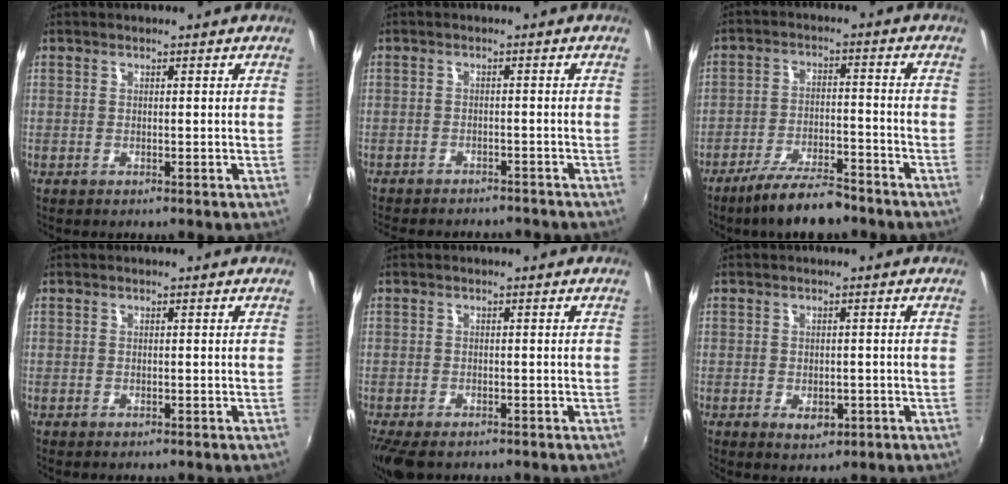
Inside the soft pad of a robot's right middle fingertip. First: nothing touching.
{"total": 9.6, "force": [-8.6, 2.8, 3.4], "torque": [-0.084, -0.016, -0.120]}
{"total": 10.2, "force": [-8.4, 2.4, 5.3], "torque": [-0.114, -0.008, -0.138]}
{"total": 0.0}
{"total": 6.0, "force": [-4.4, 2.3, 3.4], "torque": [-0.079, -0.029, -0.078]}
{"total": 3.4, "force": [-1.3, 2.2, 2.4], "torque": [-0.042, -0.008, -0.014]}